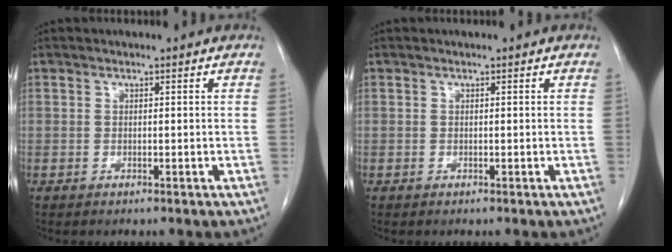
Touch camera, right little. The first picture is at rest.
{"total": 0.0}